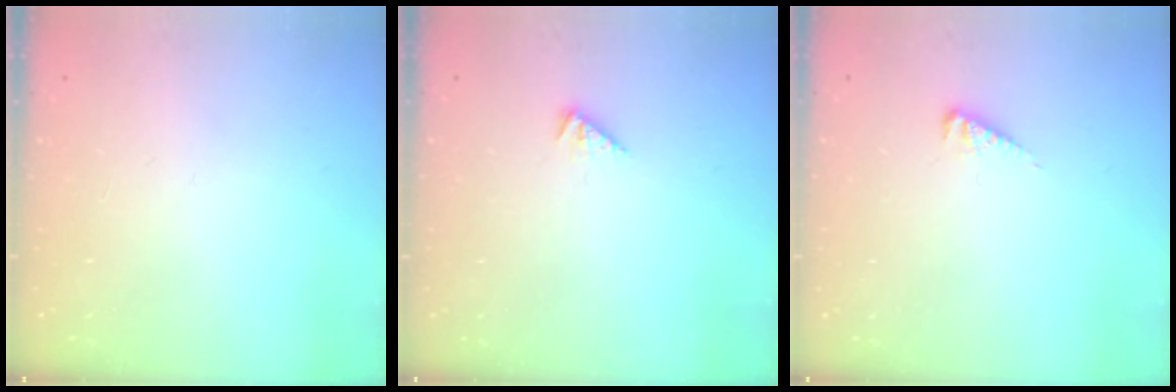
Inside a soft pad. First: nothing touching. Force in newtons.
{"total": 1.9, "press": 1.9, "slide": 0.4}
{"total": 2.9, "press": 2.9, "slide": 0.2}